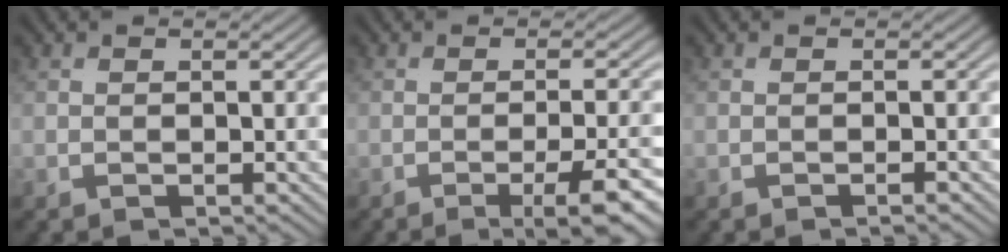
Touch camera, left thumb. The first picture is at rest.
{"total": 7.0, "force": [-3.3, 1.2, 6.1], "torque": [-0.090, 0.004, -0.047]}
{"total": 0.7, "force": [-0.6, 0.0, 0.4], "torque": [-0.005, 0.003, -0.013]}